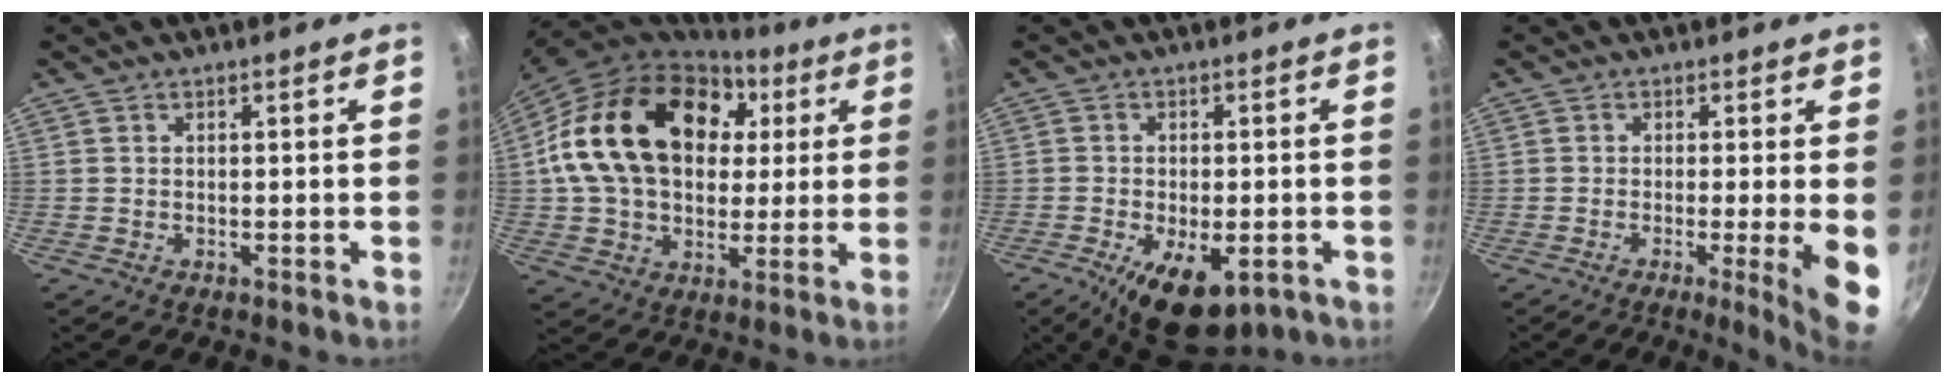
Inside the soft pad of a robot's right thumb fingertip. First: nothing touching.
{"total": 25.8, "force": [6.0, 18.2, 17.2], "torque": [-0.286, 0.019, 0.099]}
{"total": 10.9, "force": [-4.6, 5.2, 8.4], "torque": [-0.114, 0.006, -0.060]}
{"total": 7.8, "force": [-1.3, 0.4, 7.6], "torque": [-0.101, -0.011, -0.017]}